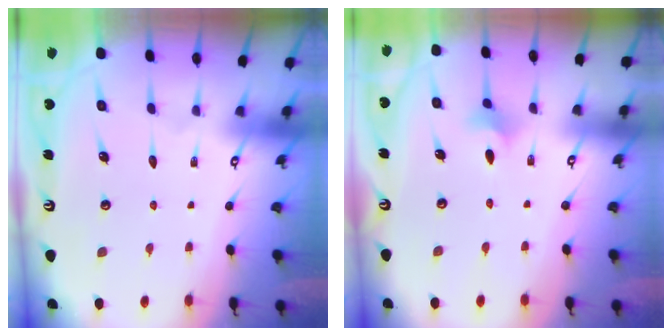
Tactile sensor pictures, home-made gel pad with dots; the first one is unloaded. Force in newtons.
{"total": 3.7, "press": 3.6, "slide": 0.9}